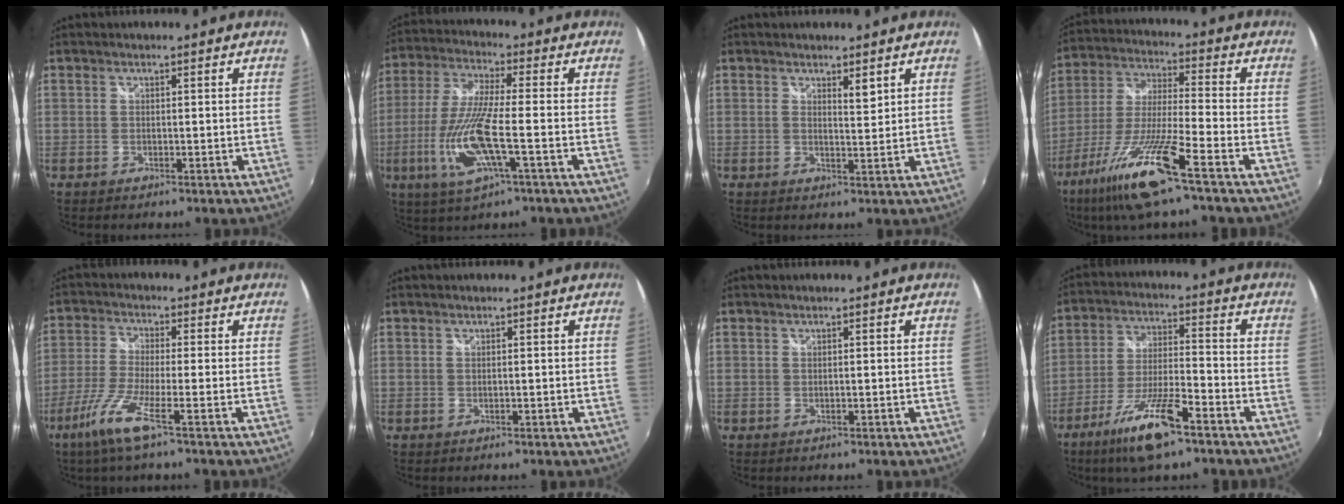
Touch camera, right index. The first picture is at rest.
{"total": 13.6, "force": [-4.3, 2.3, 12.7], "torque": [-0.275, -0.018, -0.079]}
{"total": 2.2, "force": [1.4, 0.5, 1.6], "torque": [-0.022, -0.001, 0.022]}
{"total": 15.5, "force": [-9.6, 0.1, 12.2], "torque": [-0.259, -0.027, -0.184]}
{"total": 8.0, "force": [-4.6, -0.3, 6.5], "torque": [-0.157, -0.012, -0.094]}
{"total": 0.0}
{"total": 0.0}
{"total": 12.4, "force": [-8.0, 2.1, 9.2], "torque": [-0.195, -0.018, -0.146]}